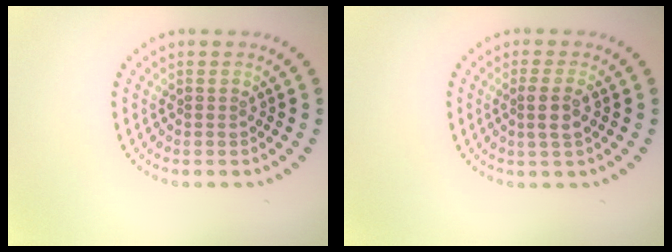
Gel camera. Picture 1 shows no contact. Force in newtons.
{"total": 2.0, "press": 1.7, "slide": 0.9}